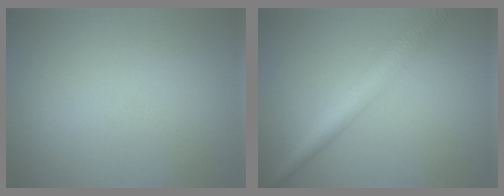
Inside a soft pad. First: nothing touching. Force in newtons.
{"total": 3.8, "press": 3.8, "slide": 0.0}